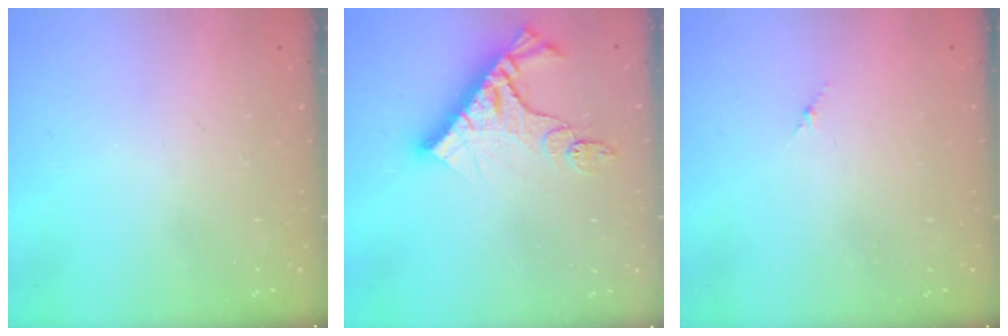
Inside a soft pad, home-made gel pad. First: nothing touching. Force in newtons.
{"total": 11.8, "press": 11.8, "slide": 1.1}
{"total": 1.8, "press": 1.7, "slide": 0.6}